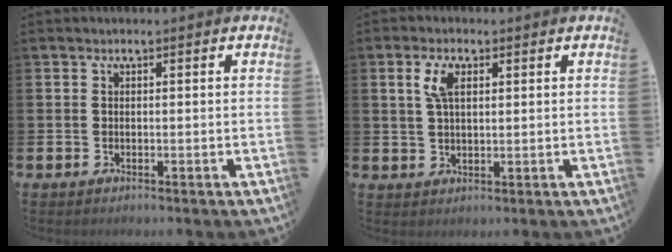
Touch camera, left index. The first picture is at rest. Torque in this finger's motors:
{"motor_torque": [0.53, -0.53, 0.47, 0.10]}